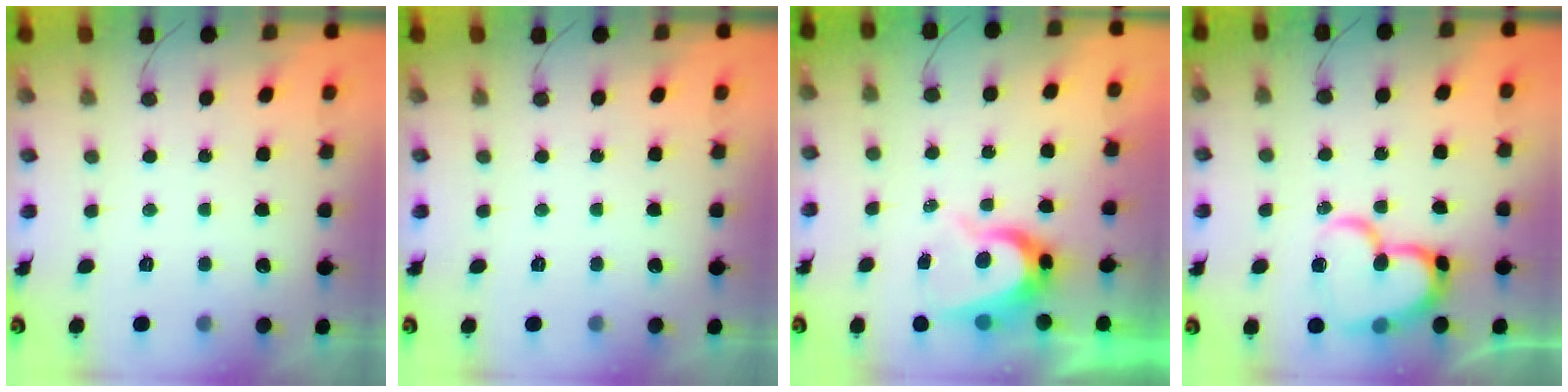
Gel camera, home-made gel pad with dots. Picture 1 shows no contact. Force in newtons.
{"total": 0.0}
{"total": 8.2, "press": 8.2, "slide": 0.8}
{"total": 16.6, "press": 16.6, "slide": 1.5}